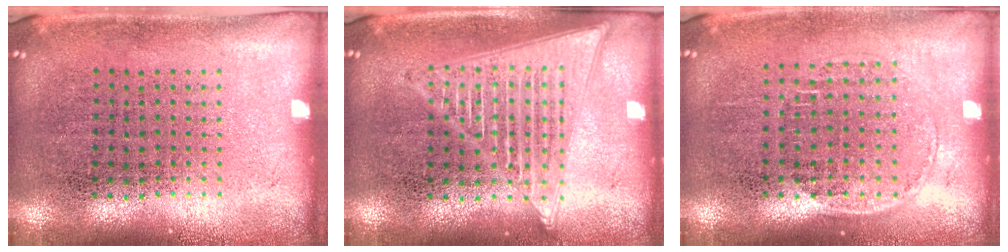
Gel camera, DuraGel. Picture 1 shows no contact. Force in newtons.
{"total": 2.1, "press": 2.1, "slide": 0.2}
{"total": 1.2, "press": 1.0, "slide": 0.7}